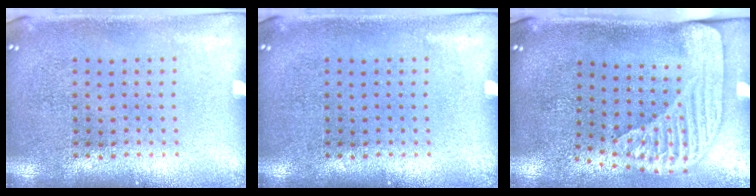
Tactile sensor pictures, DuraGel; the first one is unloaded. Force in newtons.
{"total": 0.0}
{"total": 2.3, "press": 1.8, "slide": 1.5}